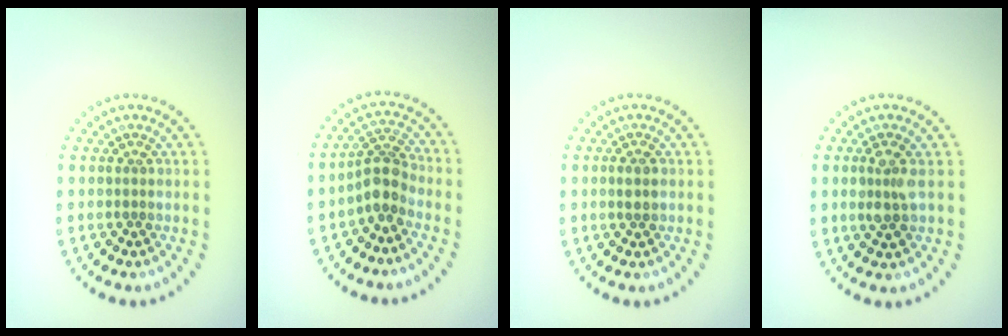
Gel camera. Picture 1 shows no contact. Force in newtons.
{"total": 2.9, "press": 2.2, "slide": 1.9}
{"total": 1.2, "press": 1.2, "slide": 0.2}
{"total": 2.3, "press": 2.2, "slide": 0.6}